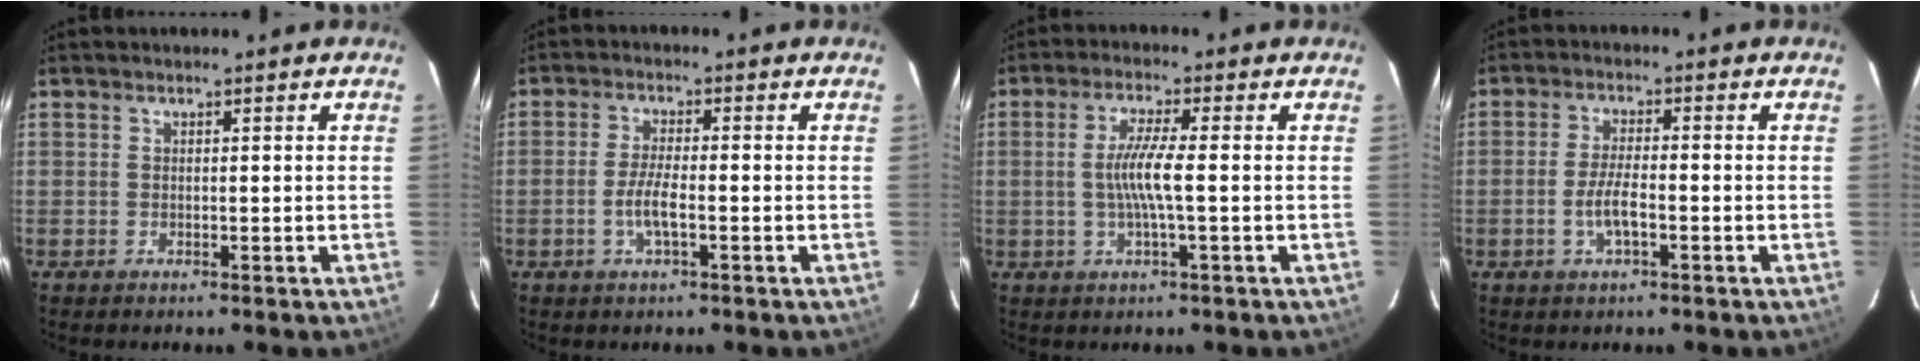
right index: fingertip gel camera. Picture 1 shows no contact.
{"total": 4.3, "force": [-1.5, 0.6, 4.0], "torque": [-0.083, -0.001, -0.029]}
{"total": 5.7, "force": [-0.5, -0.1, 5.7], "torque": [-0.111, -0.003, -0.010]}
{"total": 4.6, "force": [-1.7, 1.1, 4.2], "torque": [-0.087, 0.001, -0.033]}